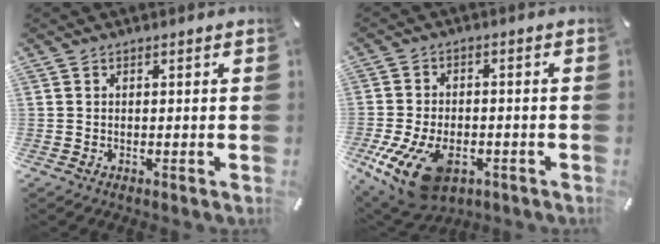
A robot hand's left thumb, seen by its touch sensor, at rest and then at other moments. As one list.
[{"total": 14.4, "force": [-6.2, 8.7, 9.7], "torque": [-0.189, 0.024, -0.104]}]